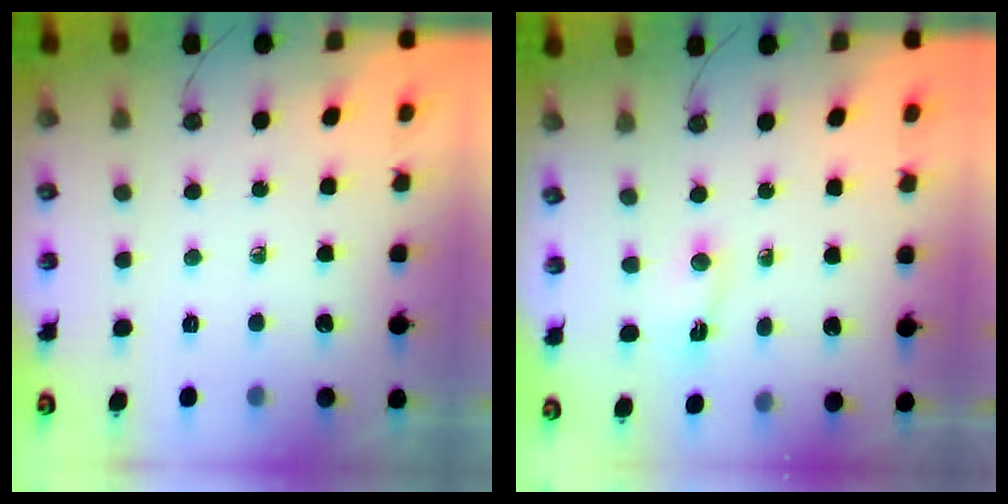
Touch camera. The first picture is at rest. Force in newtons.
{"total": 1.1, "press": 1.0, "slide": 0.4}